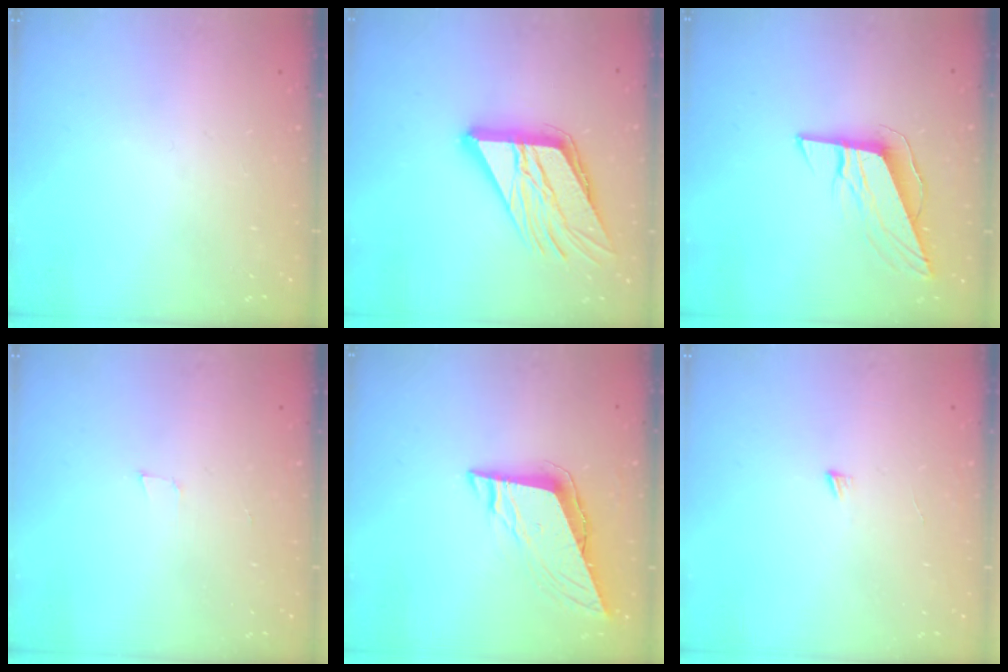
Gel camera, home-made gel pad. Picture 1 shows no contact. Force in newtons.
{"total": 18.0, "press": 17.9, "slide": 2.5}
{"total": 9.7, "press": 9.4, "slide": 2.3}
{"total": 3.4, "press": 2.2, "slide": 2.6}
{"total": 8.6, "press": 8.5, "slide": 1.3}
{"total": 3.1, "press": 3.1, "slide": 0.3}